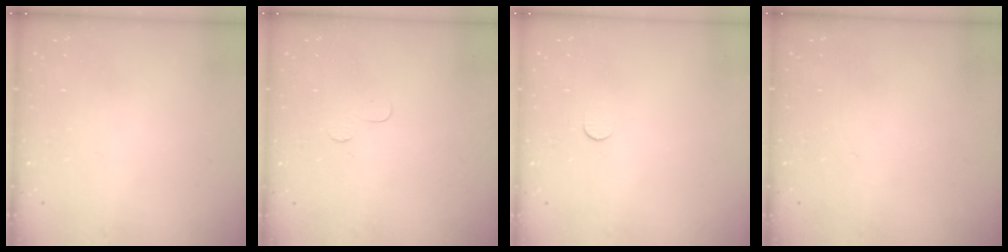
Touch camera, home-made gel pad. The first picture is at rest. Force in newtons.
{"total": 3.7, "press": 3.7, "slide": 0.4}
{"total": 3.7, "press": 3.7, "slide": 0.4}
{"total": 0.0}